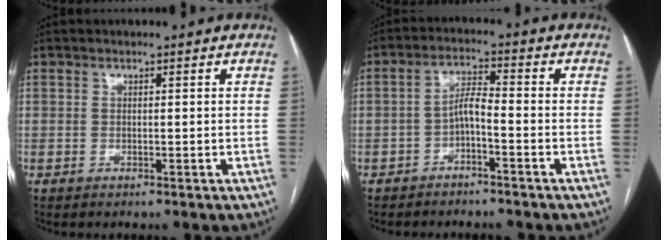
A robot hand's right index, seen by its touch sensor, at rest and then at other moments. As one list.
[{"total": 3.9, "force": [-1.8, 0.7, 3.4], "torque": [-0.064, 0.014, -0.034]}]